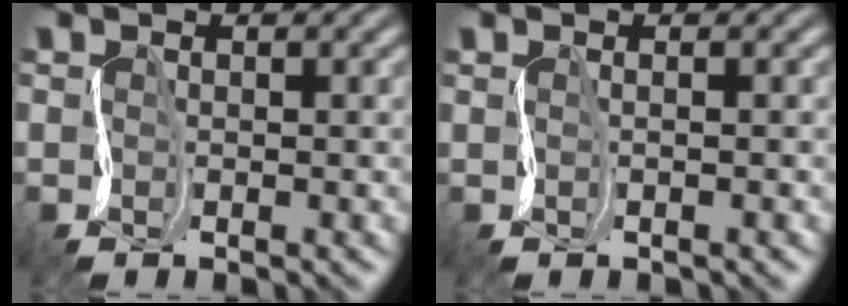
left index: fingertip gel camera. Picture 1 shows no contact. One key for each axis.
{"total": 1.2, "fx": 0.6, "fy": 0.6, "fz": 0.9, "tx": -0.002, "ty": 0.008, "tz": 0.000}